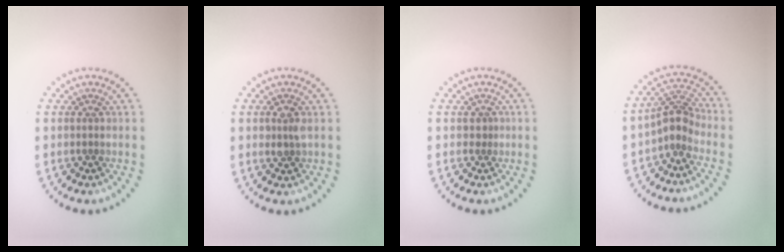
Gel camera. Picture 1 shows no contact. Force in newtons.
{"total": 1.2, "press": 1.2, "slide": 0.2}
{"total": 0.6, "press": 0.3, "slide": 0.5}
{"total": 2.7, "press": 2.2, "slide": 1.7}